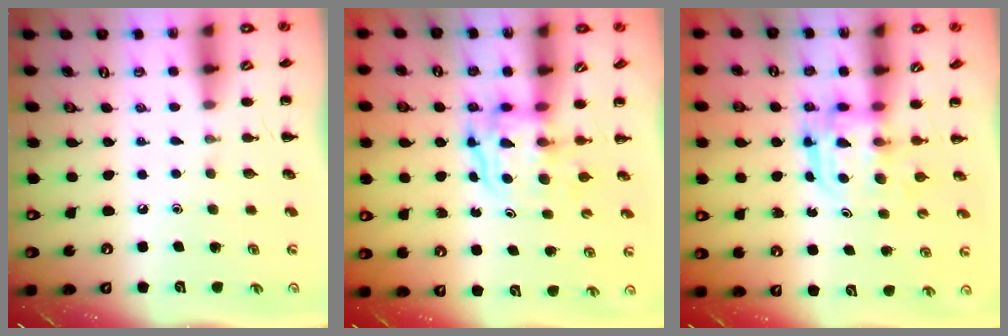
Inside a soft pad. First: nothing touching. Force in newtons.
{"total": 3.6, "press": 3.6, "slide": 0.4}
{"total": 3.0, "press": 3.0, "slide": 0.2}